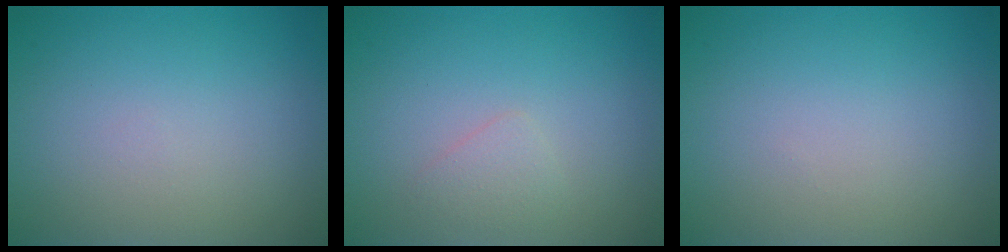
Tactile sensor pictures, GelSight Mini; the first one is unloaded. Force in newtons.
{"total": 1.1, "press": 1.1, "slide": 0.1}
{"total": 0.0}